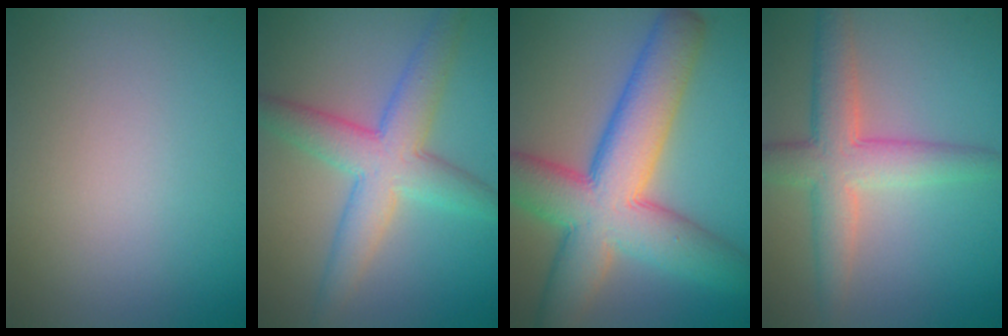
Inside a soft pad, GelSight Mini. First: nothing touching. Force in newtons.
{"total": 5.8, "press": 5.8, "slide": 0.0}
{"total": 11.1, "press": 11.1, "slide": 0.3}
{"total": 5.4, "press": 5.4, "slide": 0.2}